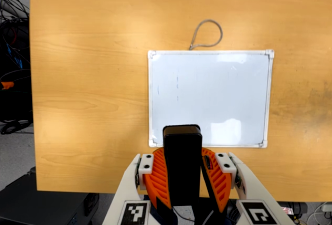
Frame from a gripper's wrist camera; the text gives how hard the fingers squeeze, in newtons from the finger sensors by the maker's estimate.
{"total": 8.3, "left": 8.4, "right": 8.2}